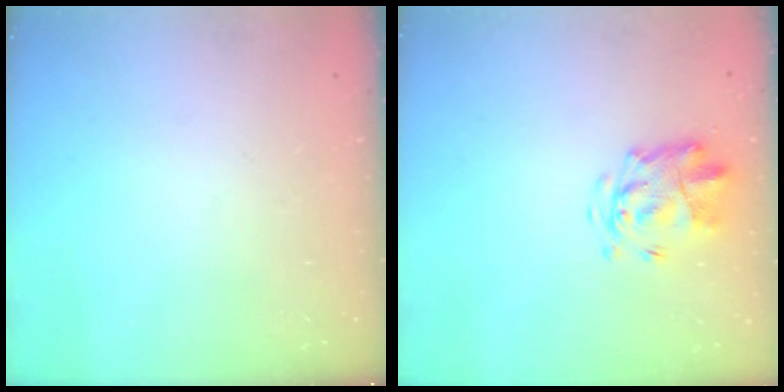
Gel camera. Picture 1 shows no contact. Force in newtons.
{"total": 4.4, "press": 4.4, "slide": 0.6}